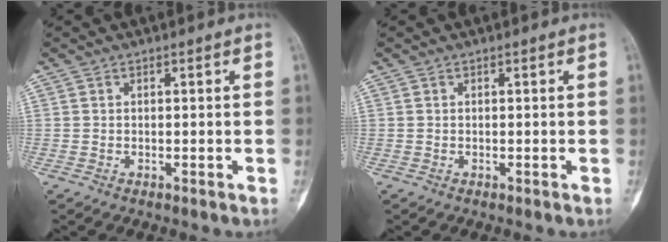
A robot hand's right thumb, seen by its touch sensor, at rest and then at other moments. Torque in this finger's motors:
{"motor_torque": [0.00, 0.00, 0.00, 0.00, 0.00]}